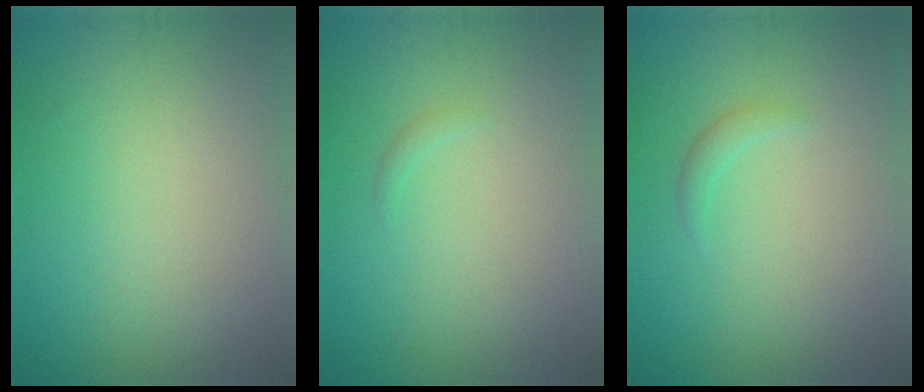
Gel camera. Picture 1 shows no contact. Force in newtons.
{"total": 0.5, "press": 0.5, "slide": 0.1}
{"total": 0.9, "press": 0.9, "slide": 0.1}